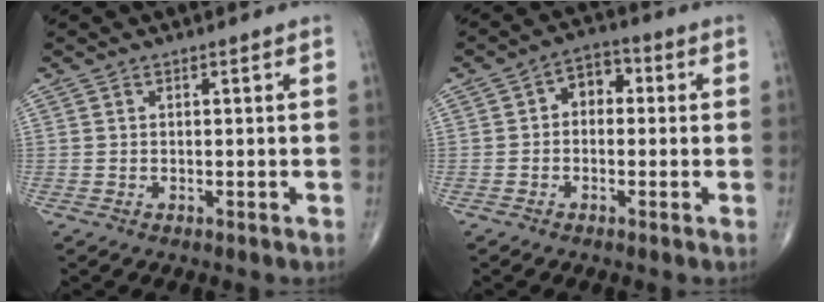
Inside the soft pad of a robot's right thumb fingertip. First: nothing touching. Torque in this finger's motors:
{"motor_torque": [0.08, -0.08, 0.36, -0.06, 0.07]}